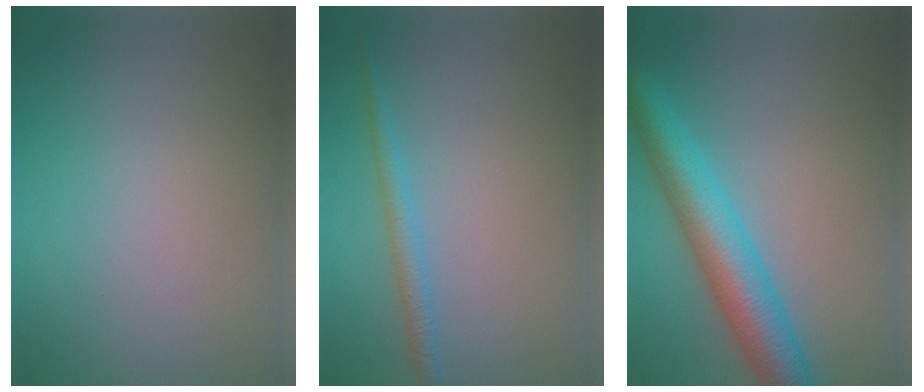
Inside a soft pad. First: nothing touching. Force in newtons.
{"total": 1.9, "press": 1.9, "slide": 0.1}
{"total": 6.8, "press": 6.8, "slide": 0.2}